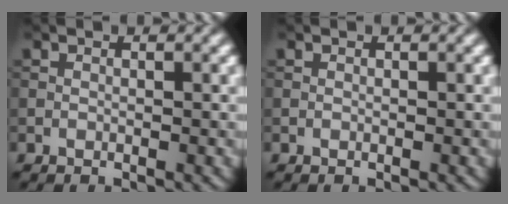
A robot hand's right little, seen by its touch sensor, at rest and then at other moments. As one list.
[{"total": 0.0}]